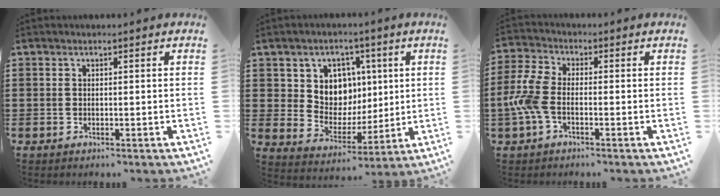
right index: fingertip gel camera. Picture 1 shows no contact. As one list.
[{"total": 7.9, "force": [2.9, 7.0, 2.2], "torque": [-0.071, -0.011, 0.054]}, {"total": 6.2, "force": [-1.8, 3.1, 5.1], "torque": [-0.137, -0.009, -0.042]}]